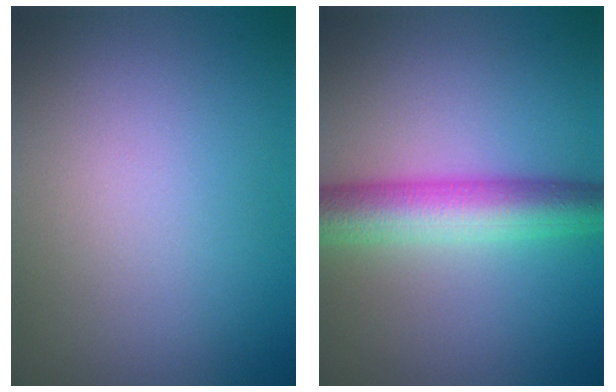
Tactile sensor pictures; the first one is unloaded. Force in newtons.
{"total": 6.4, "press": 6.4, "slide": 0.0}